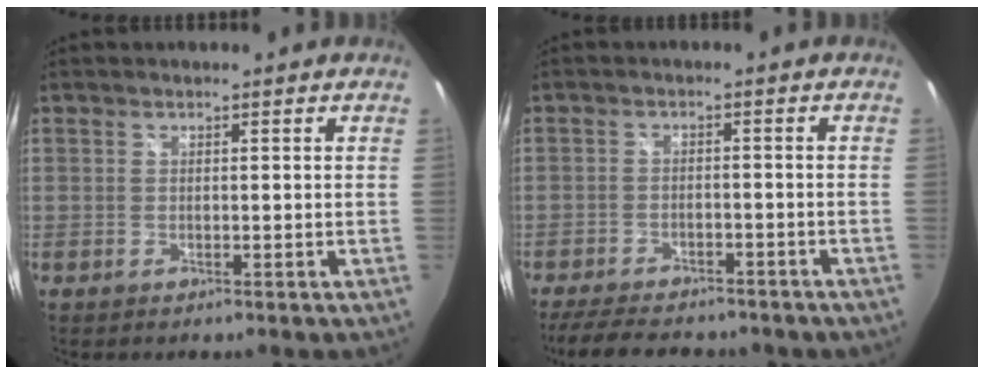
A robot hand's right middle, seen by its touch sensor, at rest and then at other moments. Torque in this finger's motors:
{"motor_torque": [1.09, -1.04, 0.20, 0.09]}